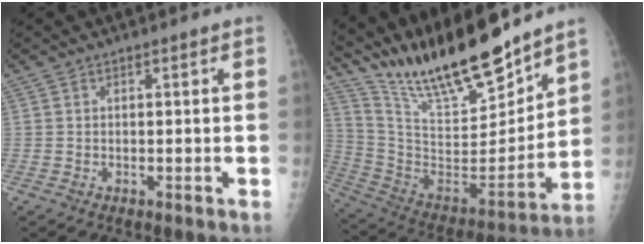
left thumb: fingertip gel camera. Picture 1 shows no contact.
{"total": 24.0, "force": [20.2, 4.8, 12.0], "torque": [-0.173, -0.105, 0.359]}